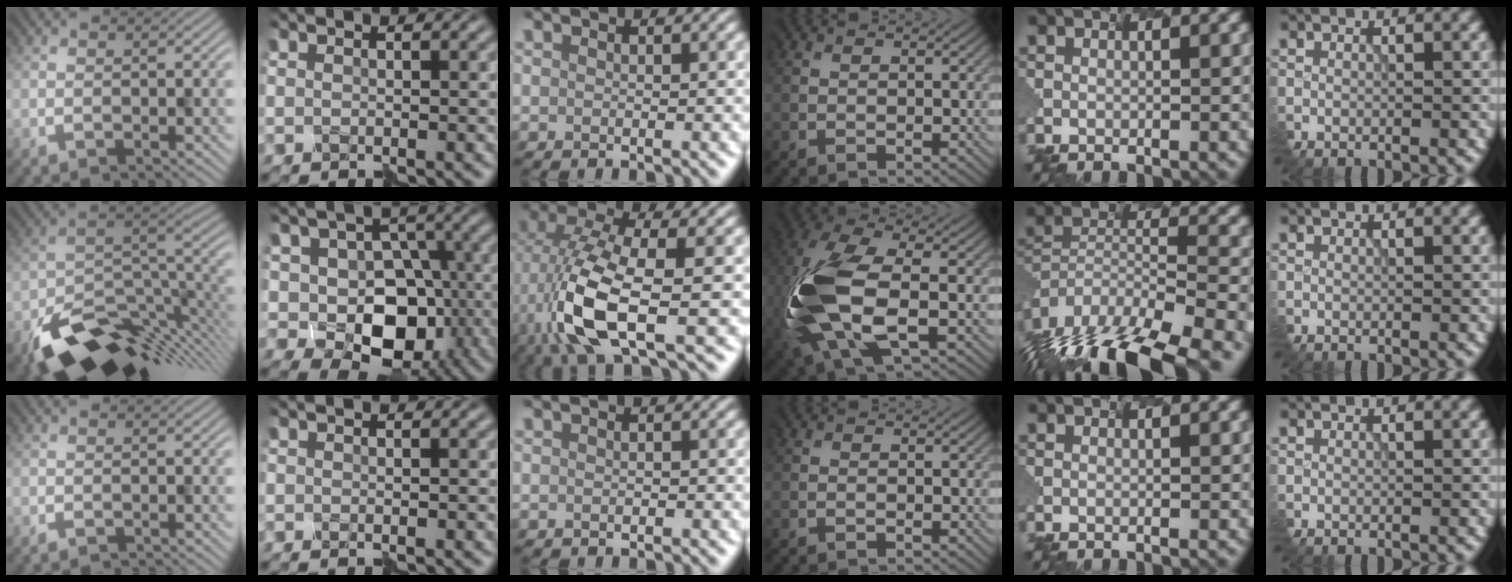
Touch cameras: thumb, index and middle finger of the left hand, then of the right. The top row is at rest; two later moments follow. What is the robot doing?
{"motion": "assemble", "object": "markers"}